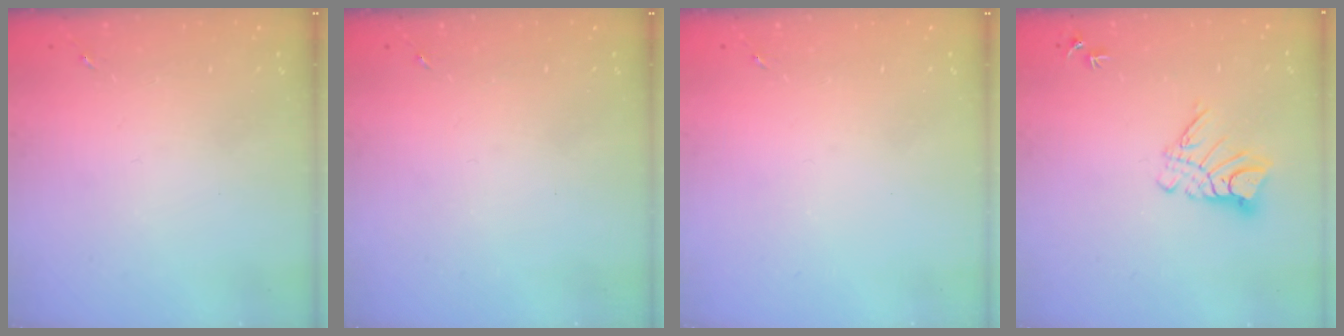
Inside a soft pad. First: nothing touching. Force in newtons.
{"total": 0.0}
{"total": 0.0}
{"total": 9.5, "press": 9.5, "slide": 0.9}